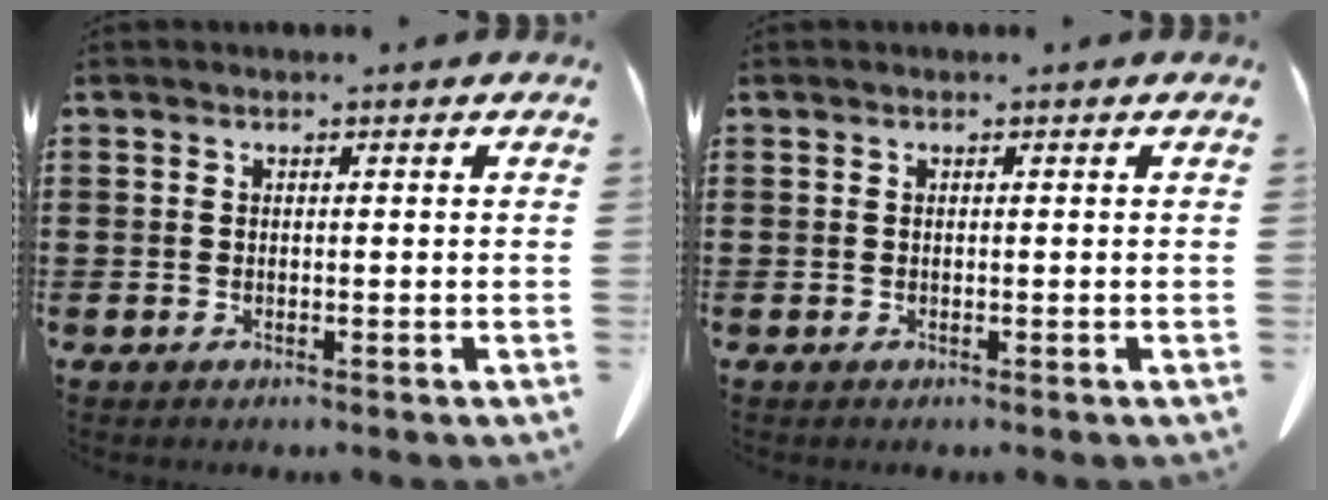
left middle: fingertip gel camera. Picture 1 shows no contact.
{"total": 0.0}